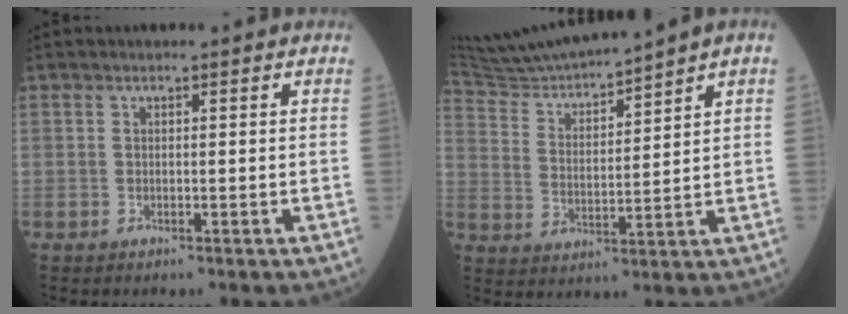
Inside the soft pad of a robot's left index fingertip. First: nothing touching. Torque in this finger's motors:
{"motor_torque": [0.78, -1.36, 0.44, 0.15]}